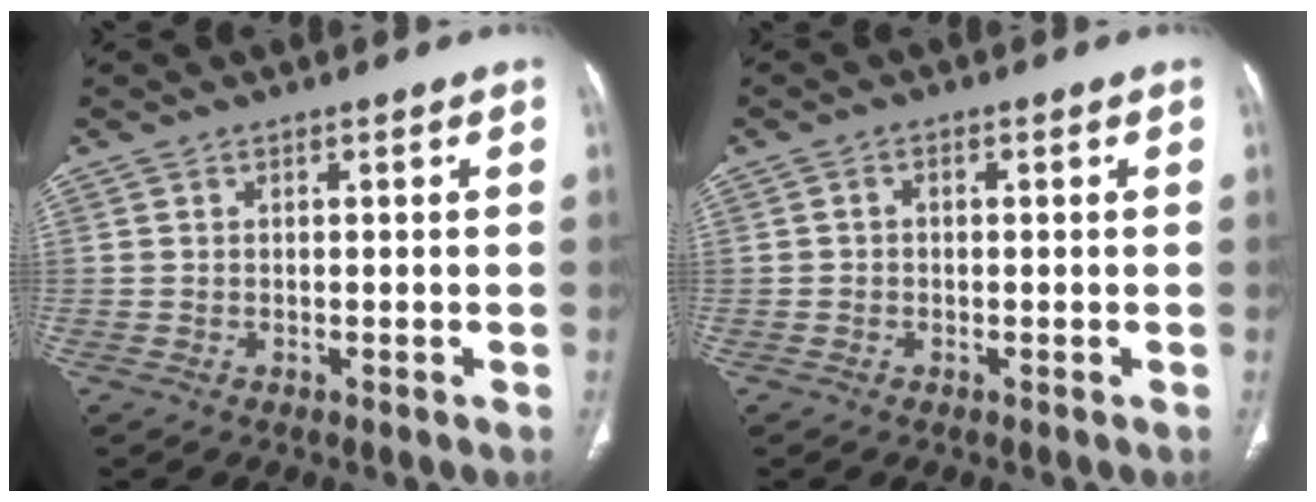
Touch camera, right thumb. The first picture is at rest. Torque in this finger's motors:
{"motor_torque": [-0.46, 0.37, -0.18, 0.14, 0.06]}